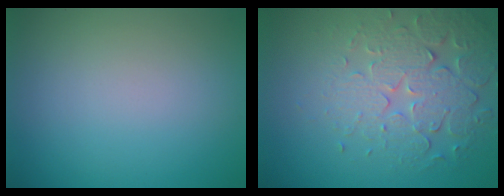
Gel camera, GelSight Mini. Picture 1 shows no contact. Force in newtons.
{"total": 5.1, "press": 4.5, "slide": 2.5}